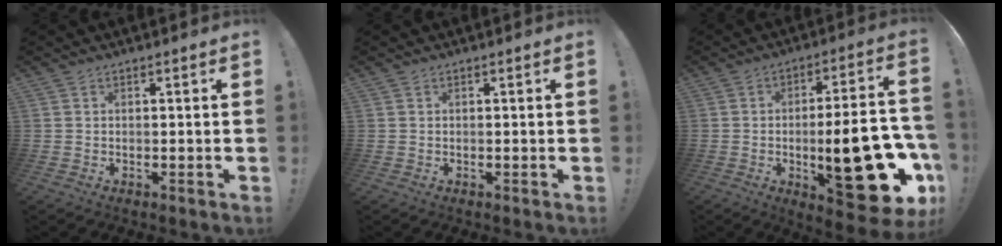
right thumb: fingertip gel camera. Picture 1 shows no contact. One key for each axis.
{"total": 0.0}
{"total": 26.3, "fx": -7.2, "fy": 8.8, "fz": 23.8, "tx": -0.336, "ty": 0.024, "tz": -0.104}